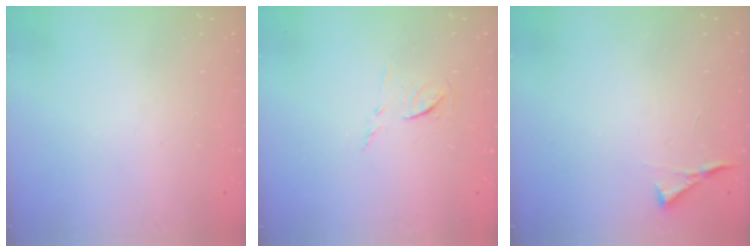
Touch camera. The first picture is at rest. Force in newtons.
{"total": 7.3, "press": 7.3, "slide": 0.5}
{"total": 3.5, "press": 3.5, "slide": 0.5}